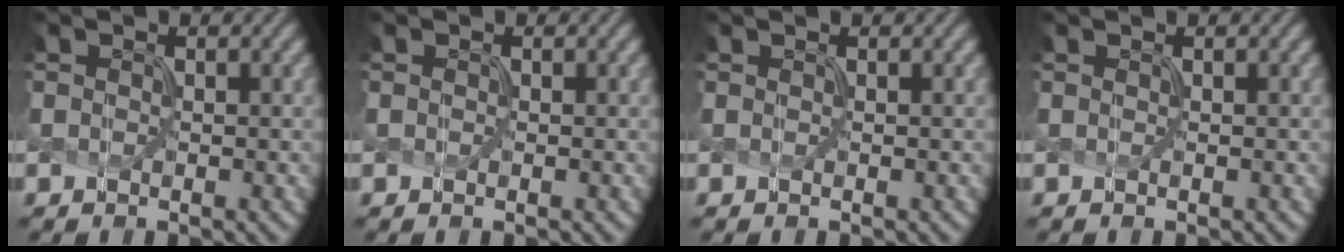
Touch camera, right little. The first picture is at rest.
{"total": 0.0}
{"total": 0.0}
{"total": 0.0}